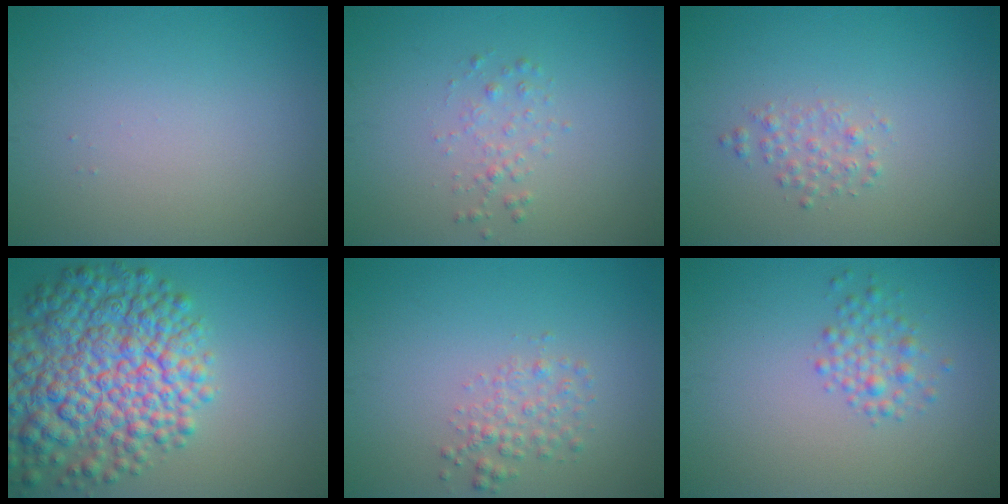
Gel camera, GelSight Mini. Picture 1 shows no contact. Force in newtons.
{"total": 1.2, "press": 1.2, "slide": 0.0}
{"total": 1.4, "press": 1.4, "slide": 0.0}
{"total": 10.9, "press": 10.9, "slide": 0.4}
{"total": 2.0, "press": 2.0, "slide": 0.1}
{"total": 2.1, "press": 2.1, "slide": 0.1}